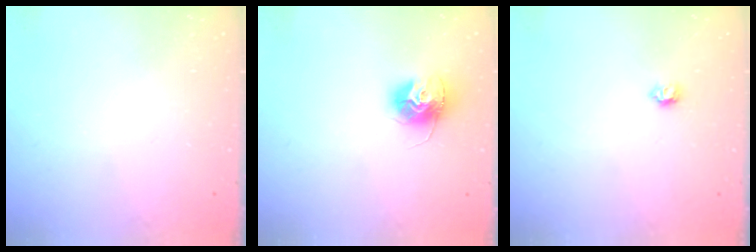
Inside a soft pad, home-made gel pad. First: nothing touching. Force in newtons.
{"total": 12.1, "press": 12.1, "slide": 1.1}
{"total": 4.0, "press": 3.9, "slide": 0.6}